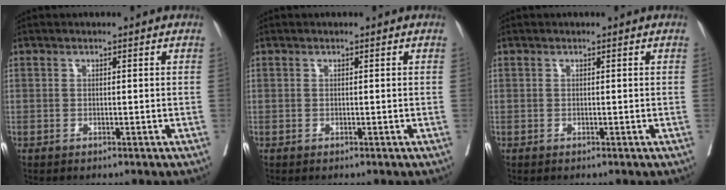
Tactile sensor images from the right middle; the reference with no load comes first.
{"total": 0.0}
{"total": 0.0}